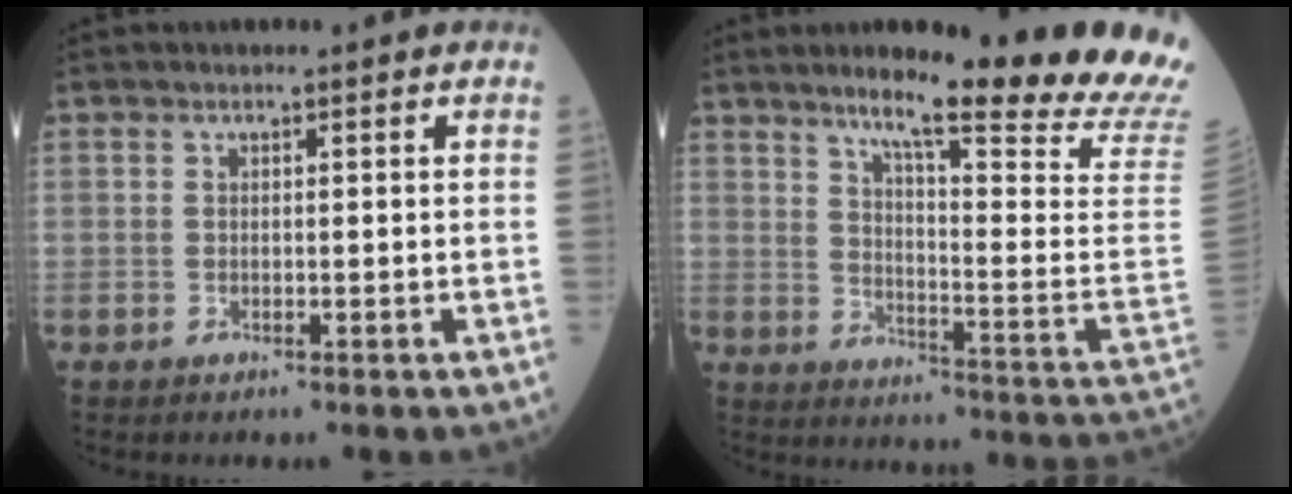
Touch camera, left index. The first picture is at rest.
{"total": 24.9, "force": [20.5, -1.3, 14.0], "torque": [-0.182, -0.101, 0.257]}